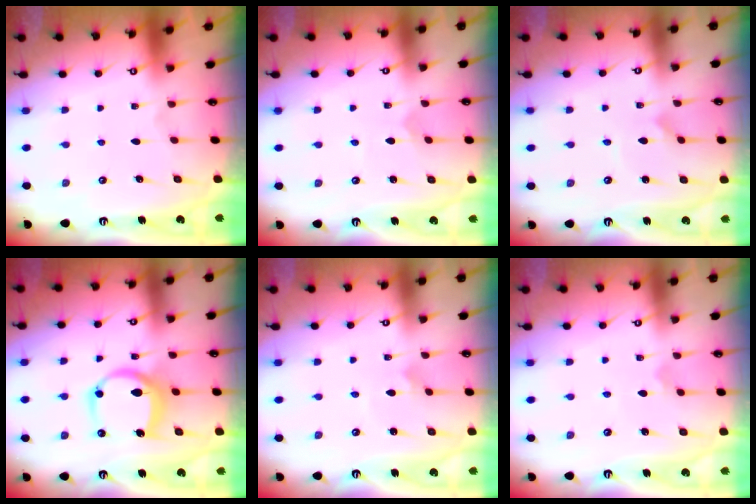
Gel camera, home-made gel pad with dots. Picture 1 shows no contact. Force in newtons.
{"total": 2.4, "press": 2.4, "slide": 0.2}
{"total": 3.9, "press": 3.9, "slide": 0.4}
{"total": 10.3, "press": 10.3, "slide": 0.3}
{"total": 2.4, "press": 2.4, "slide": 0.2}
{"total": 2.9, "press": 2.9, "slide": 0.1}